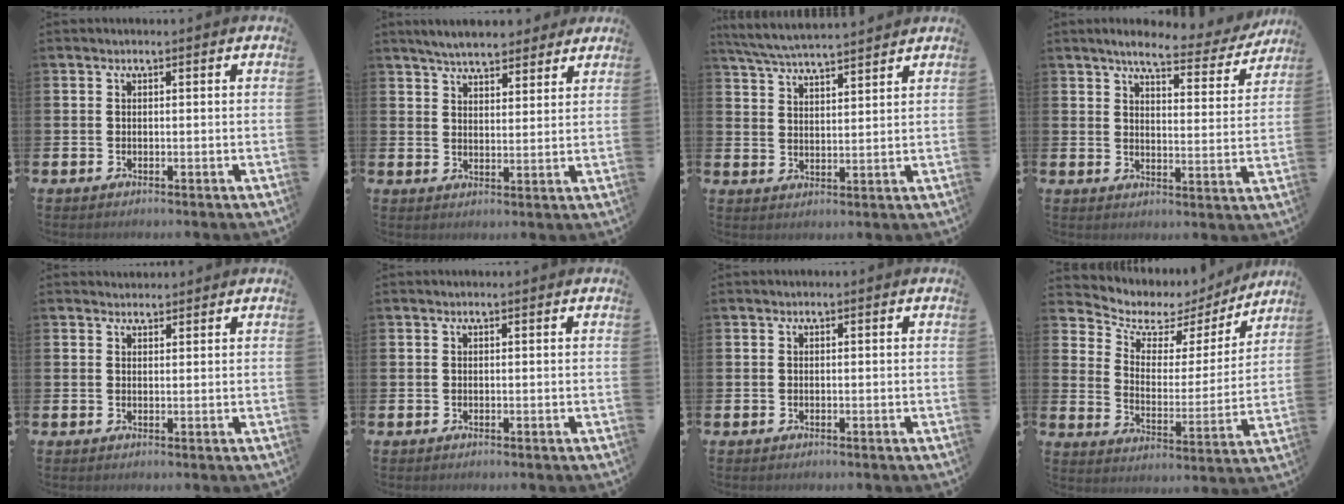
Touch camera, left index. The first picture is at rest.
{"total": 5.7, "force": [5.4, 1.2, 1.2], "torque": [-0.038, -0.018, 0.099]}
{"total": 5.5, "force": [5.4, 0.0, 1.1], "torque": [-0.047, -0.027, 0.098]}
{"total": 5.8, "force": [5.2, 1.1, 2.4], "torque": [-0.050, -0.031, 0.083]}
{"total": 1.7, "force": [1.7, 0.5, -0.2], "torque": [0.006, -0.005, 0.030]}
{"total": 0.0}
{"total": 0.0}
{"total": 6.0, "force": [4.9, 3.1, 1.5], "torque": [-0.063, -0.036, 0.078]}